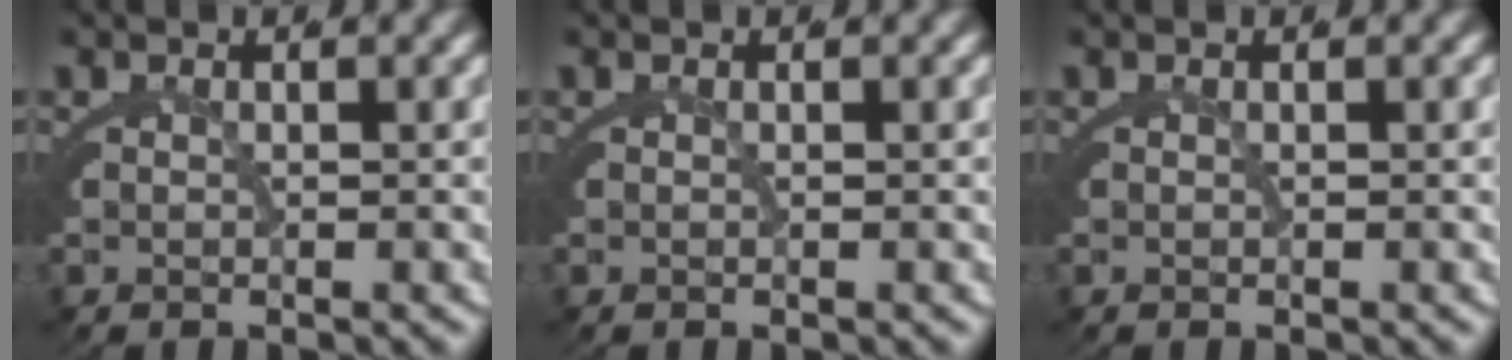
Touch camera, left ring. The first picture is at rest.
{"total": 0.0}
{"total": 0.0}